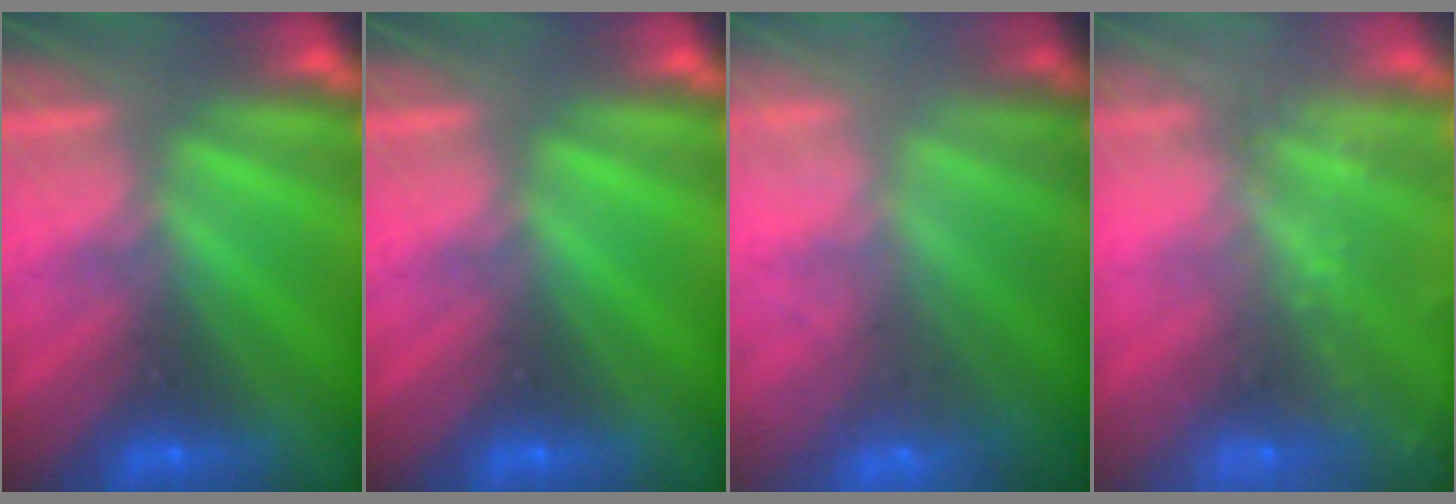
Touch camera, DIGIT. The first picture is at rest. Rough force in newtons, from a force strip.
{"total": 0.0}
{"total": 7.3}
{"total": 8.2}